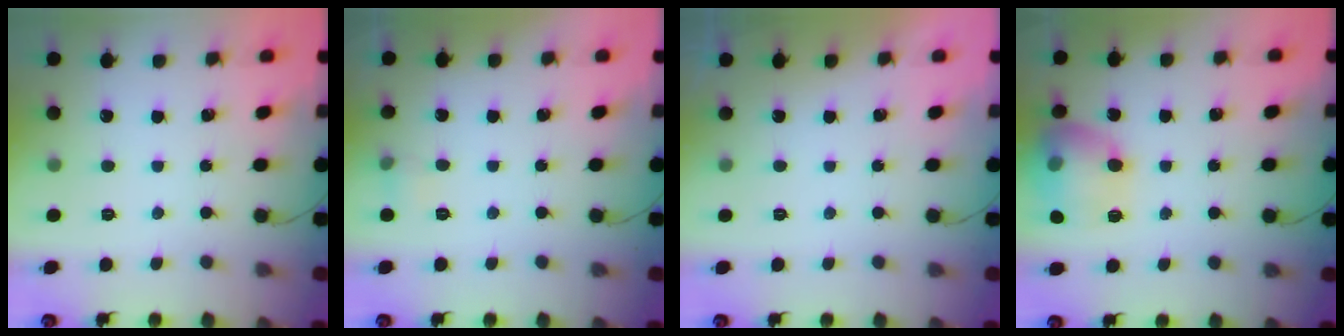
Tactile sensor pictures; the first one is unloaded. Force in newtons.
{"total": 4.5, "press": 4.3, "slide": 1.5}
{"total": 0.0}
{"total": 14.8, "press": 14.8, "slide": 1.2}